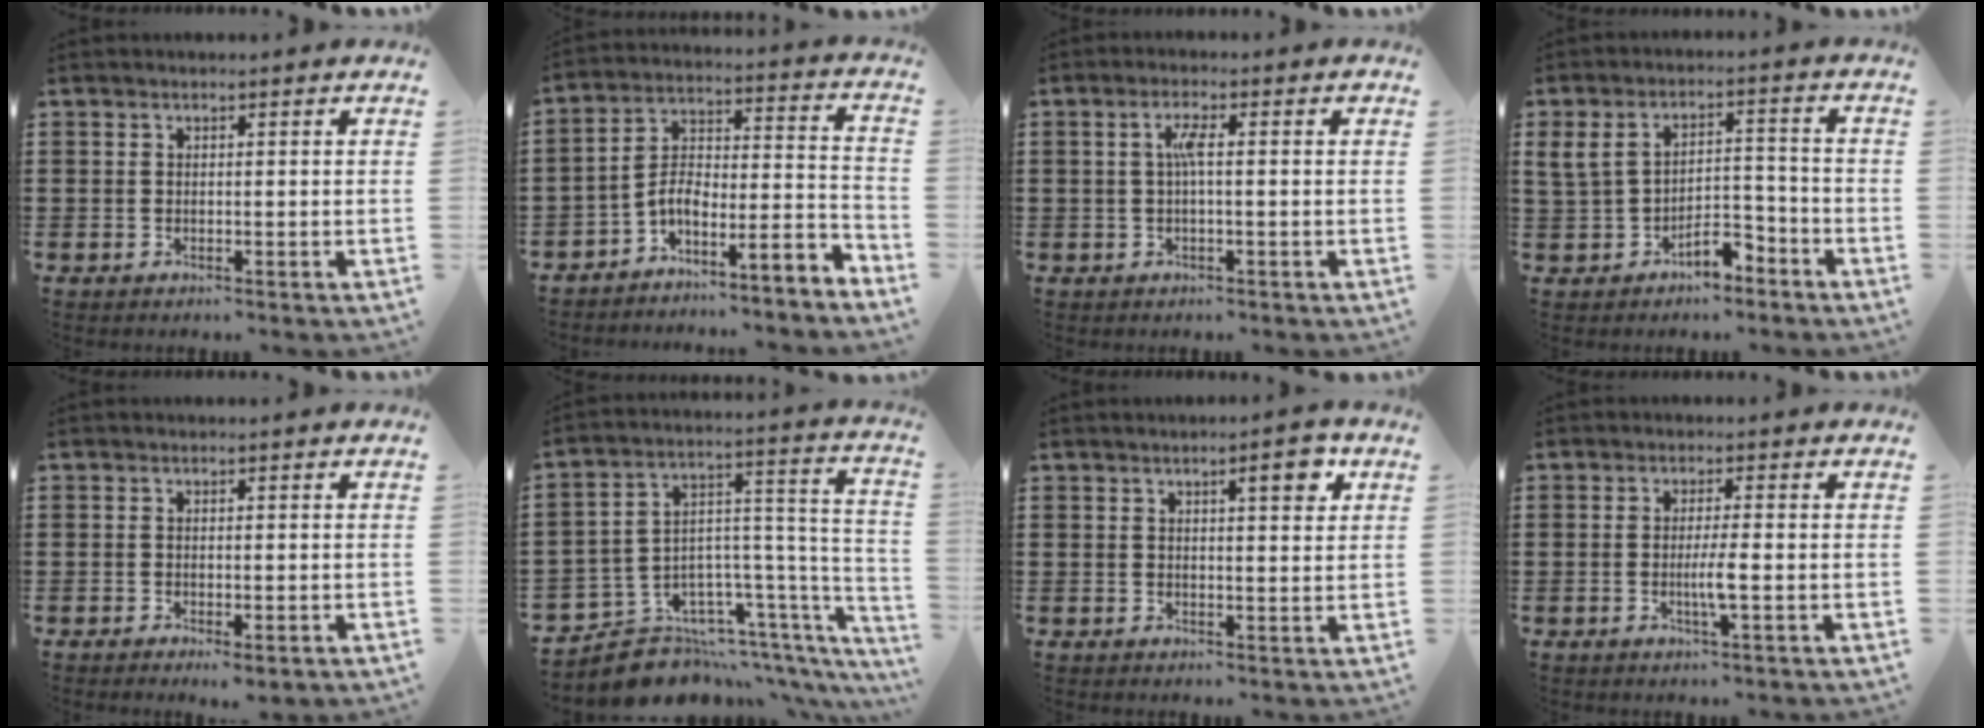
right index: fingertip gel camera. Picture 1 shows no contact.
{"total": 5.3, "force": [-4.4, 1.2, 2.7], "torque": [-0.048, -0.011, -0.092]}
{"total": 3.3, "force": [0.1, 0.3, 3.3], "torque": [-0.064, 0.002, -0.002]}
{"total": 5.6, "force": [-3.2, 2.9, 3.5], "torque": [-0.070, 0.017, -0.064]}
{"total": 0.8, "force": [-0.5, 0.1, 0.6], "torque": [-0.012, -0.007, -0.008]}
{"total": 9.0, "force": [-7.6, 4.1, 2.4], "torque": [-0.046, 0.005, -0.136]}
{"total": 4.2, "force": [2.1, 1.0, 3.5], "torque": [-0.049, -0.001, 0.028]}
{"total": 3.2, "force": [-0.7, 0.0, 3.2], "torque": [-0.063, -0.008, -0.018]}